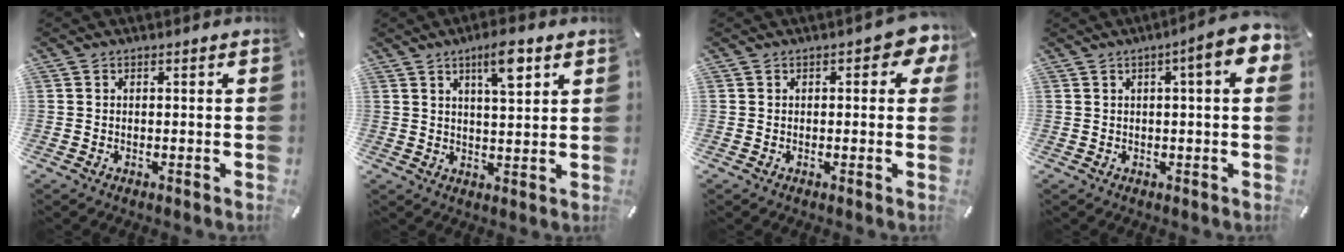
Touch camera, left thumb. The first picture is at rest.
{"total": 7.4, "force": [4.4, 1.7, 5.8], "torque": [-0.091, -0.014, 0.067]}
{"total": 4.2, "force": [1.3, 2.2, 3.4], "torque": [-0.045, 0.002, 0.017]}
{"total": 8.4, "force": [3.1, 1.5, 7.6], "torque": [-0.104, -0.016, 0.044]}